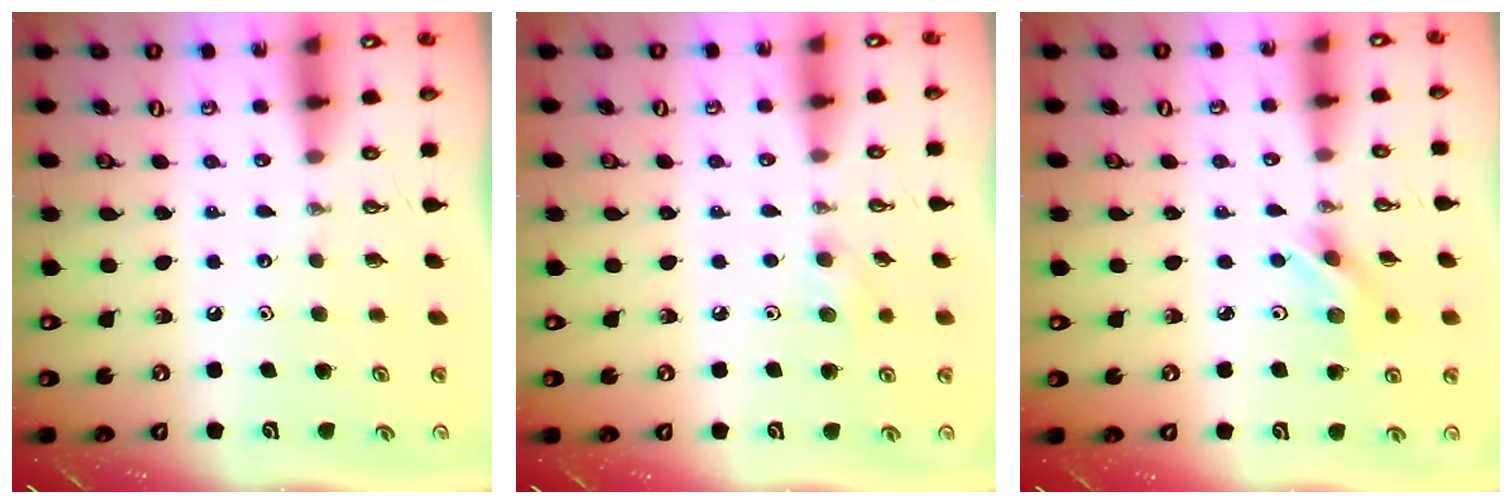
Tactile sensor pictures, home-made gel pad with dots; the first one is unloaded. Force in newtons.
{"total": 7.2, "press": 6.8, "slide": 2.1}
{"total": 3.4, "press": 3.4, "slide": 0.4}